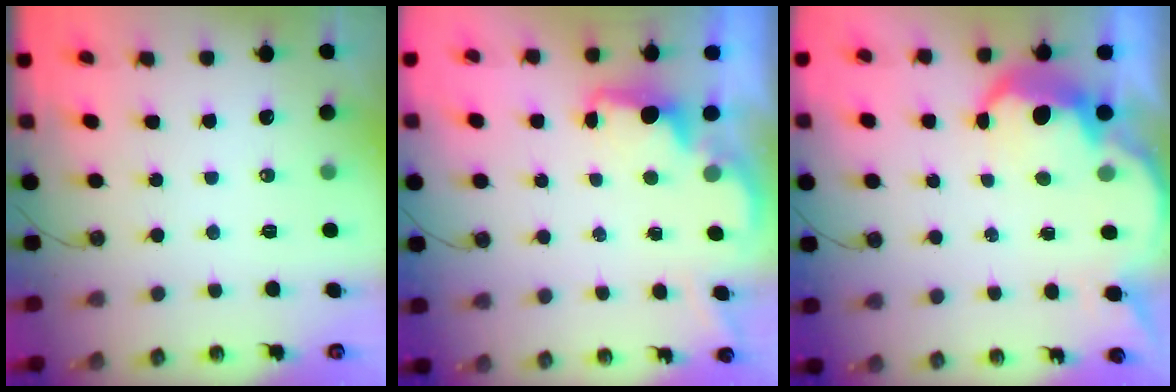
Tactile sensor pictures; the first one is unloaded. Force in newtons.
{"total": 1.5, "press": 1.3, "slide": 0.7}
{"total": 7.1, "press": 7.1, "slide": 0.5}